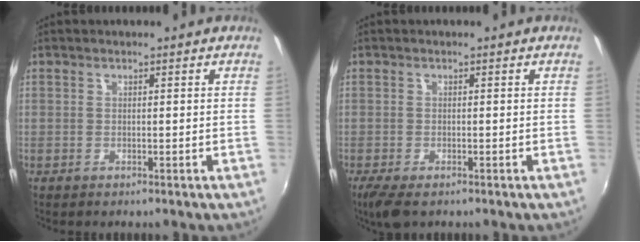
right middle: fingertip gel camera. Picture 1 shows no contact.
{"total": 4.5, "force": [-3.0, 1.5, 3.0], "torque": [-0.065, -0.020, -0.052]}